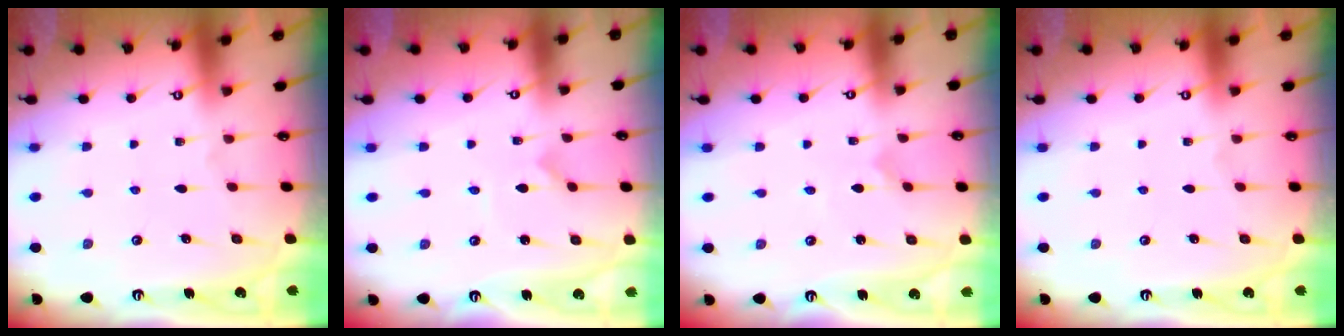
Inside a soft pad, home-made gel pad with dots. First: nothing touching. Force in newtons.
{"total": 0.0}
{"total": 0.0}
{"total": 0.0}